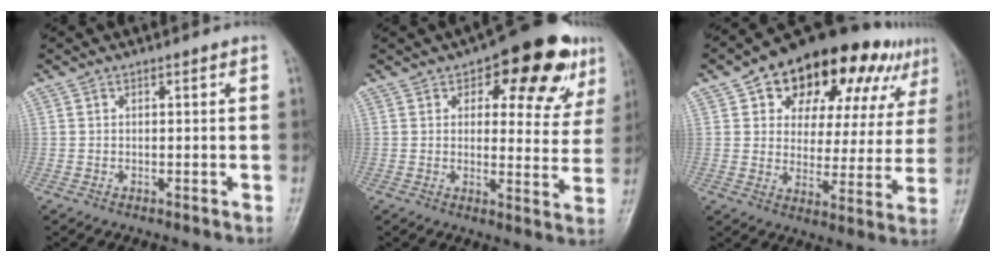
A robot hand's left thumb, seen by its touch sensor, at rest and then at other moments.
{"total": 16.3, "force": [8.1, 7.7, 11.9], "torque": [-0.099, -0.017, 0.101]}
{"total": 24.3, "force": [12.9, 12.8, 16.2], "torque": [-0.185, 0.004, 0.190]}